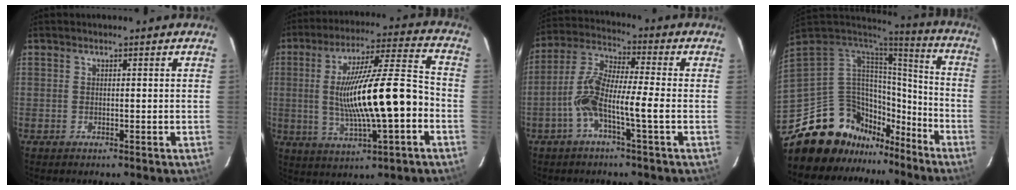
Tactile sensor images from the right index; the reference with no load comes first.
{"total": 17.0, "force": [-2.5, 1.8, 16.7], "torque": [-0.292, 0.013, -0.035]}
{"total": 9.5, "force": [-2.9, 0.8, 9.0], "torque": [-0.189, 0.021, -0.063]}
{"total": 21.3, "force": [-17.2, 11.2, 5.7], "torque": [-0.126, 0.068, -0.266]}